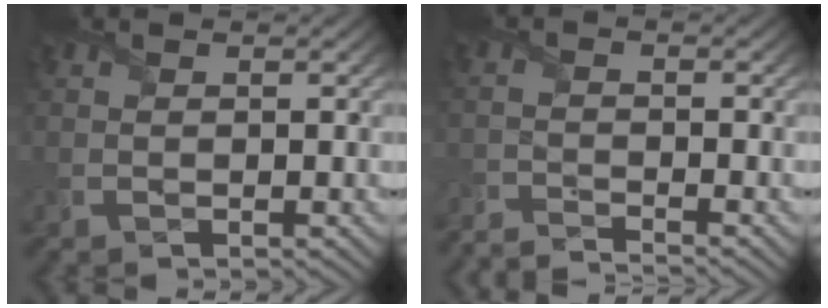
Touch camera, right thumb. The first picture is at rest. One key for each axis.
{"total": 3.5, "fx": -3.5, "fy": -0.5, "fz": 0.6, "tx": -0.015, "ty": -0.004, "tz": -0.077}